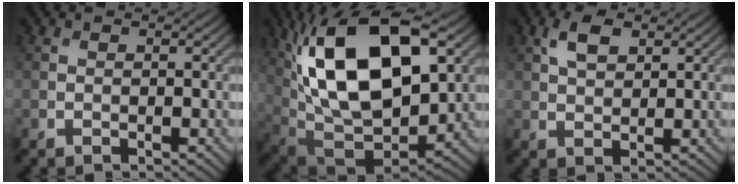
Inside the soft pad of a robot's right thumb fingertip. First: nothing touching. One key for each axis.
{"total": 19.8, "fx": 5.5, "fy": 10.6, "fz": 15.9, "tx": -0.298, "ty": 0.019, "tz": 0.087}
{"total": 3.9, "fx": 1.9, "fy": 2.0, "fz": 2.8, "tx": -0.063, "ty": 0.005, "tz": 0.035}